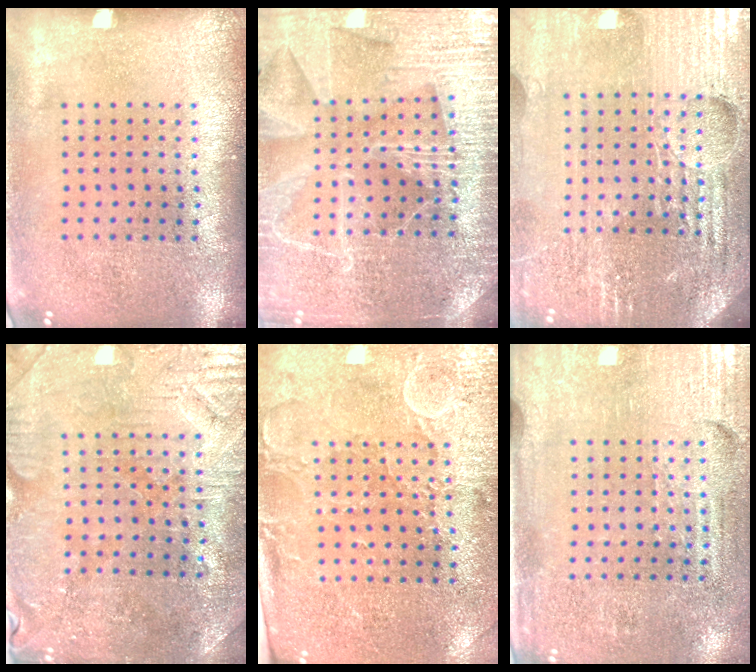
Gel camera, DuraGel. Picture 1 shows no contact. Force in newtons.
{"total": 4.1, "press": 3.9, "slide": 1.3}
{"total": 5.4, "press": 4.9, "slide": 2.2}
{"total": 1.2, "press": 1.1, "slide": 0.4}
{"total": 3.0, "press": 2.6, "slide": 1.5}
{"total": 3.4, "press": 3.1, "slide": 1.4}